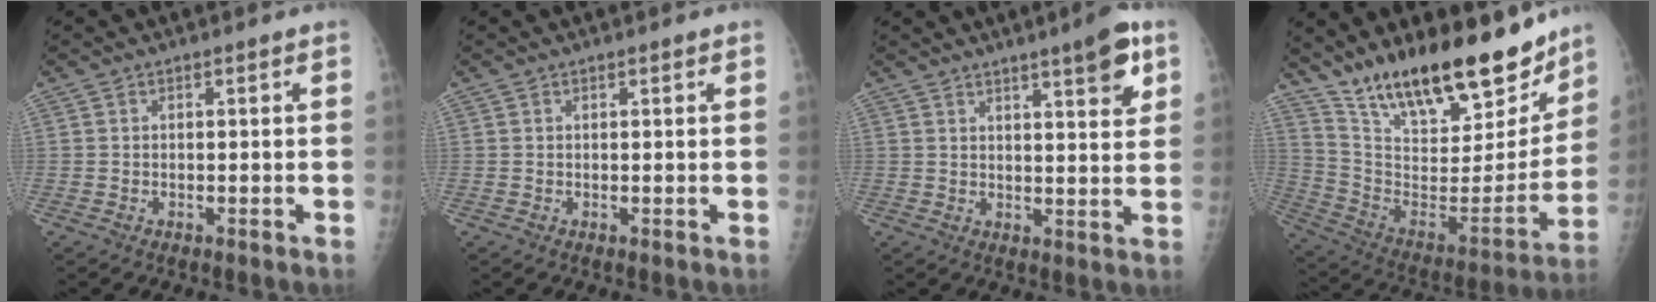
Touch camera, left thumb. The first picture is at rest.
{"total": 0.5, "force": [0.3, 0.2, 0.4], "torque": [-0.007, 0.000, 0.004]}
{"total": 8.0, "force": [4.6, 1.6, 6.4], "torque": [-0.078, -0.022, 0.061]}
{"total": 27.5, "force": [20.3, 9.7, 15.8], "torque": [-0.224, -0.082, 0.336]}